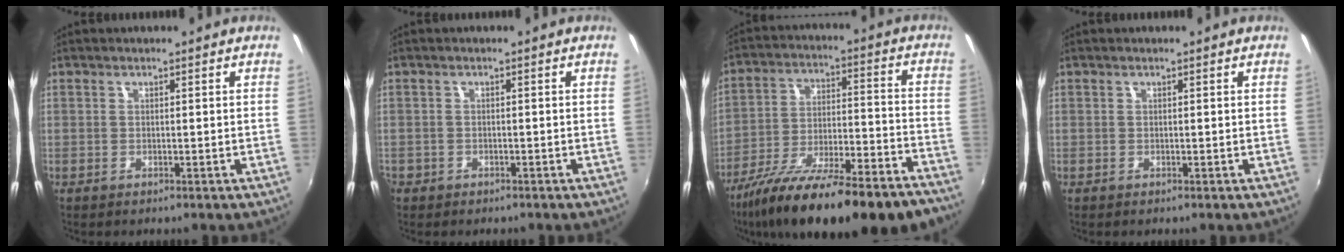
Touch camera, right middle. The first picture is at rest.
{"total": 2.1, "force": [-1.3, 1.6, 0.4], "torque": [-0.017, -0.003, -0.021]}
{"total": 25.9, "force": [-19.9, 5.1, 15.8], "torque": [-0.271, -0.065, -0.302]}
{"total": 0.0}